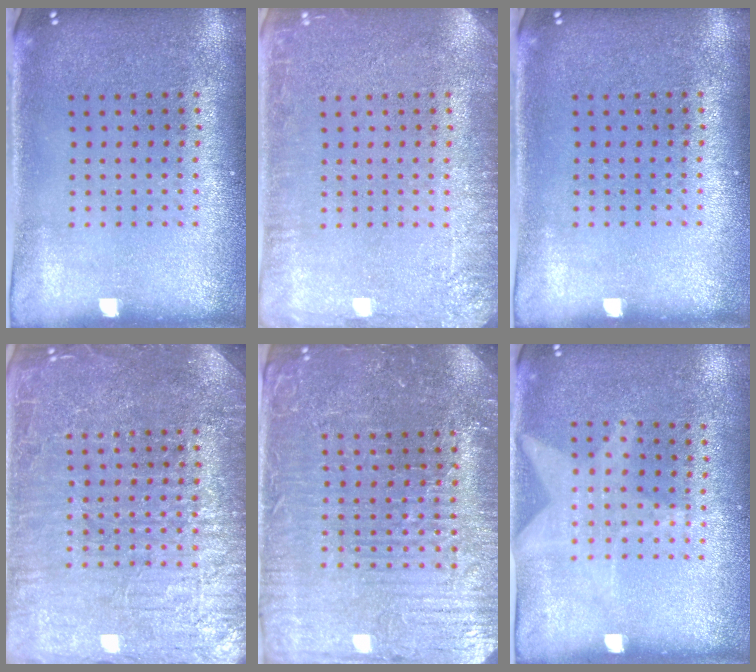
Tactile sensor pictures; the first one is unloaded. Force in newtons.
{"total": 2.9, "press": 2.9, "slide": 0.4}
{"total": 0.0}
{"total": 7.1, "press": 7.1, "slide": 1.0}
{"total": 4.7, "press": 4.4, "slide": 1.5}
{"total": 1.3, "press": 0.9, "slide": 0.9}